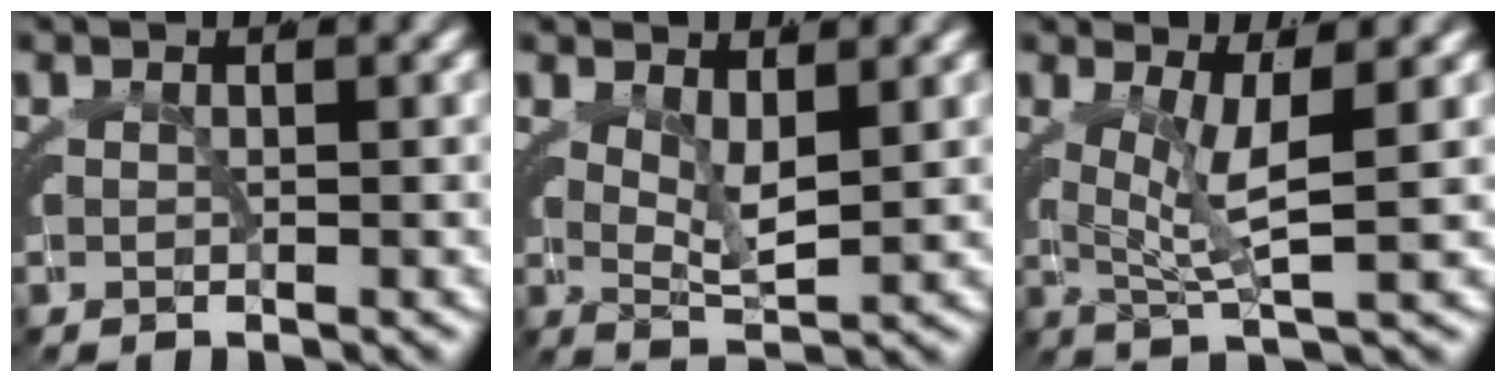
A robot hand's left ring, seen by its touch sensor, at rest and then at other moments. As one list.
[{"total": 3.4, "force": [1.8, 0.2, 2.9], "torque": [-0.044, -0.015, 0.041]}, {"total": 4.7, "force": [1.2, 0.4, 4.5], "torque": [-0.072, -0.008, 0.027]}]